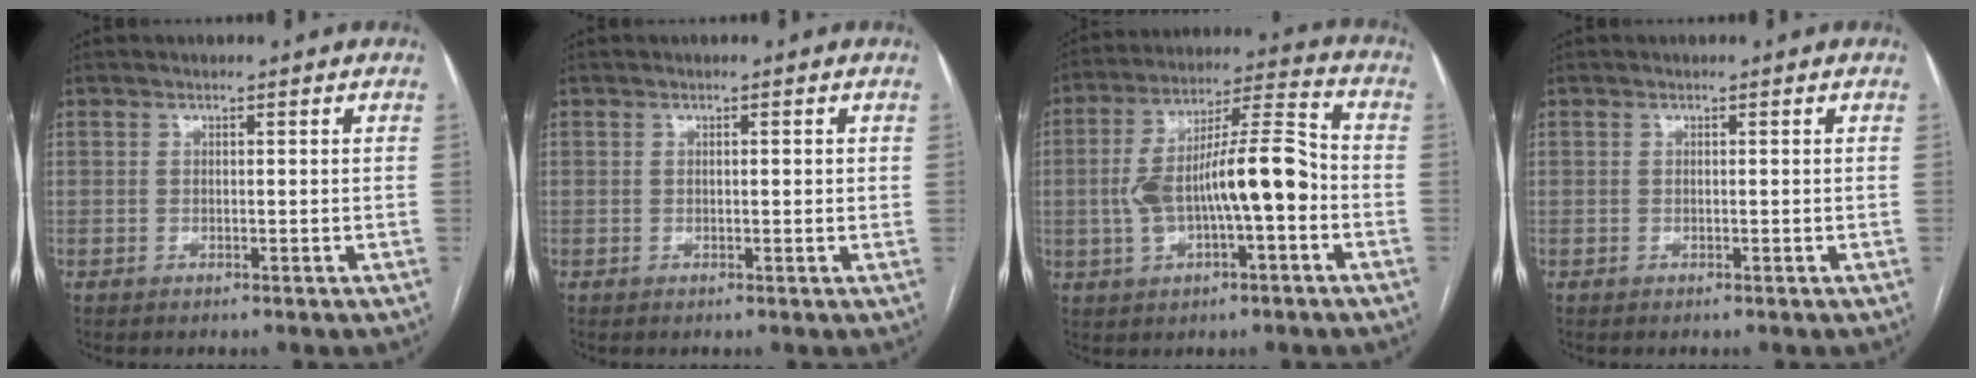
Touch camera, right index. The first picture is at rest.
{"total": 0.9, "force": [0.2, 0.2, 0.8], "torque": [-0.013, 0.001, 0.002]}
{"total": 14.2, "force": [-2.4, 3.5, 13.6], "torque": [-0.247, 0.031, -0.035]}
{"total": 0.0}